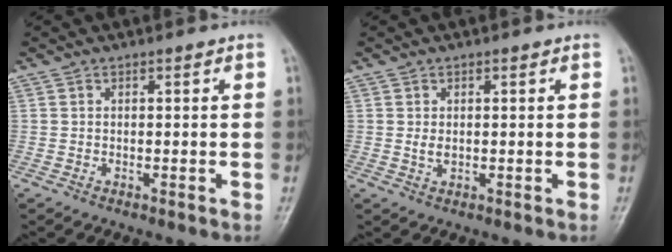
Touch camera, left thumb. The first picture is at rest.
{"total": 1.8, "force": [0.3, 1.1, 1.4], "torque": [-0.022, -0.003, 0.007]}